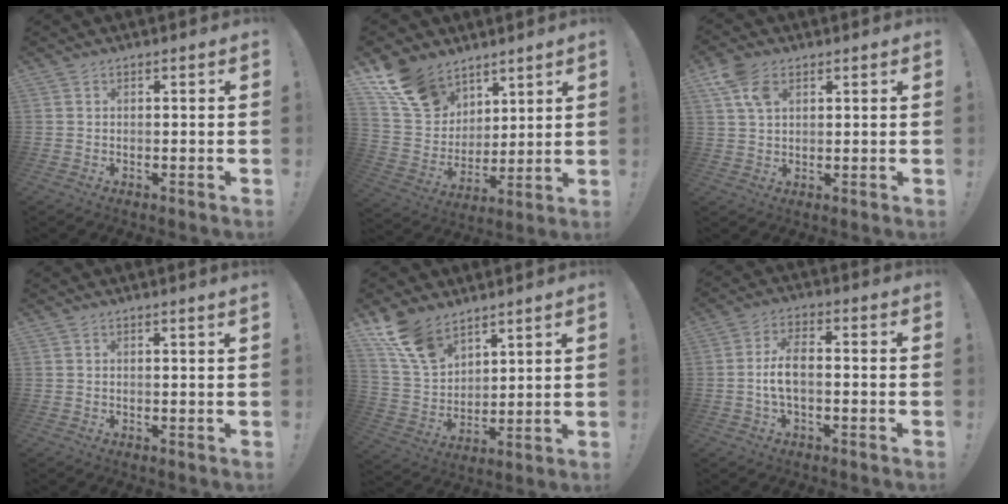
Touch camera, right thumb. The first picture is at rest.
{"total": 15.4, "force": [10.0, 10.4, 5.4], "torque": [-0.108, -0.062, 0.198]}
{"total": 7.5, "force": [3.6, 4.6, 4.6], "torque": [-0.090, -0.006, 0.070]}
{"total": 1.1, "force": [0.7, -0.6, 0.6], "torque": [-0.010, -0.003, 0.011]}
{"total": 14.2, "force": [9.6, 8.8, 5.7], "torque": [-0.109, -0.056, 0.188]}
{"total": 6.8, "force": [-0.6, 2.9, 6.2], "torque": [-0.124, 0.002, -0.011]}